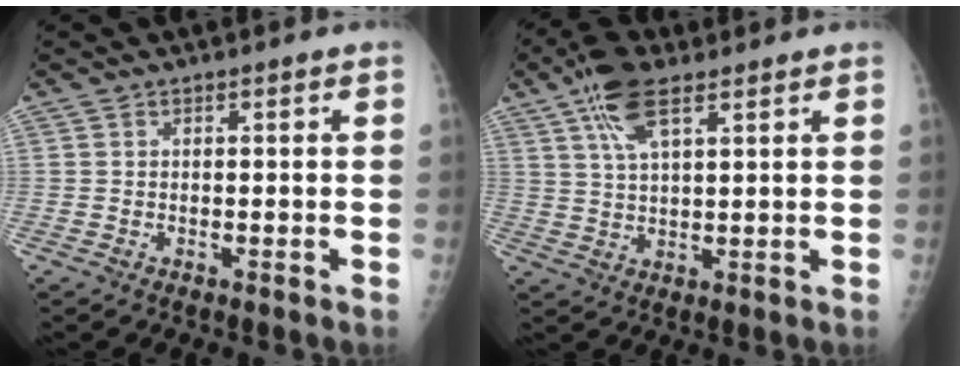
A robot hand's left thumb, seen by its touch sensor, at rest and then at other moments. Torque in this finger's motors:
{"motor_torque": [0.86, -0.05, 0.69, -0.57, 0.07]}